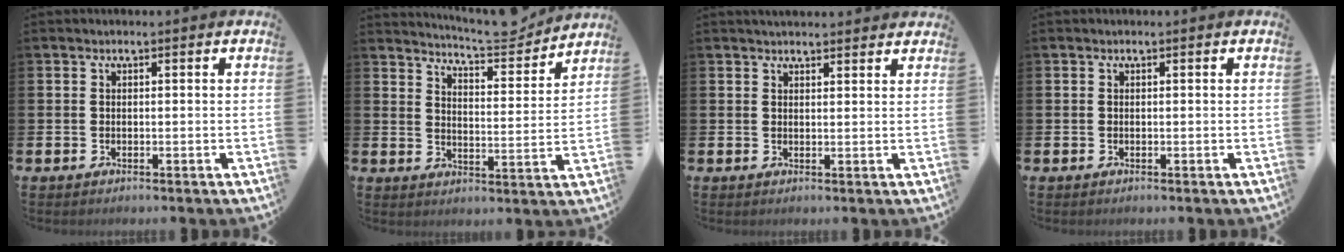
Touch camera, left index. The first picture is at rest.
{"total": 6.3, "force": [6.2, 0.1, 1.2], "torque": [-0.033, -0.044, 0.106]}
{"total": 2.4, "force": [2.3, 0.3, 0.1], "torque": [-0.007, -0.009, 0.043]}
{"total": 0.0}